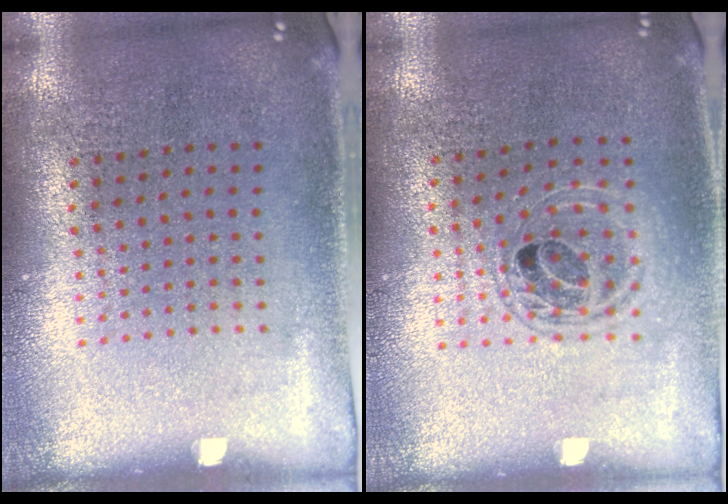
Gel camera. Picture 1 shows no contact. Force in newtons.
{"total": 1.4, "press": 1.2, "slide": 0.6}